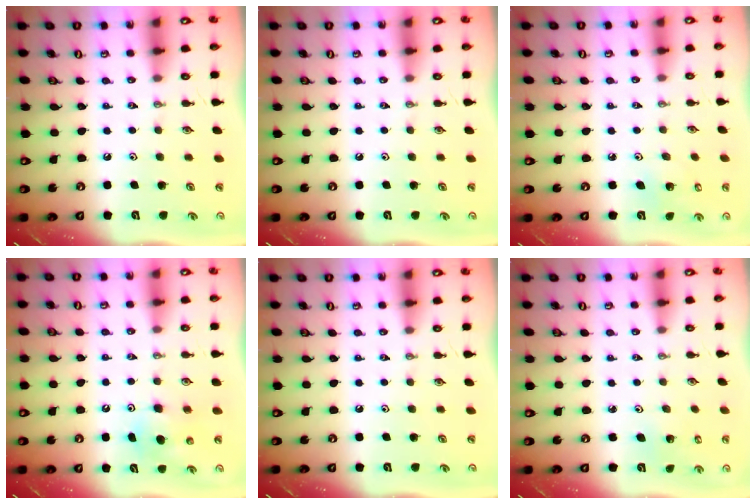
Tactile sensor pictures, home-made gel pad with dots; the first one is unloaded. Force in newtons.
{"total": 0.0}
{"total": 4.2, "press": 4.2, "slide": 0.3}
{"total": 6.3, "press": 6.2, "slide": 1.2}
{"total": 0.0}
{"total": 1.8, "press": 1.8, "slide": 0.1}